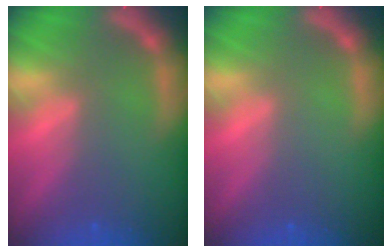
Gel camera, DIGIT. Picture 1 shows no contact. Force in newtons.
{"total": 0.0}